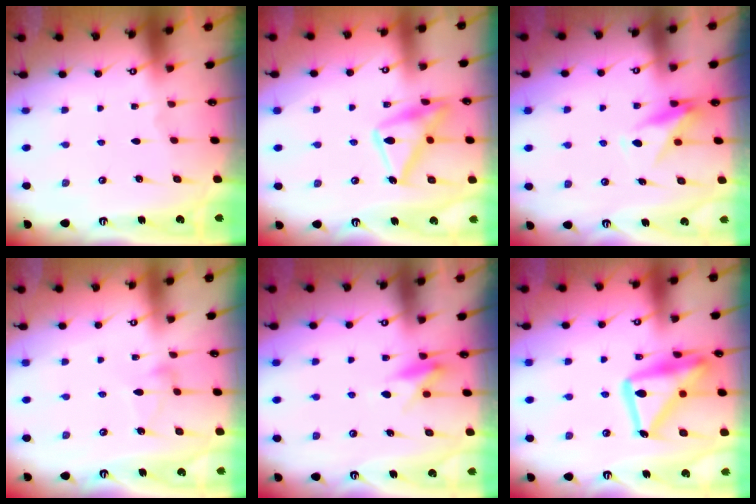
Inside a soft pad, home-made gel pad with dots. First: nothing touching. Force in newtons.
{"total": 17.8, "press": 17.8, "slide": 1.1}
{"total": 9.7, "press": 9.7, "slide": 0.7}
{"total": 3.6, "press": 3.6, "slide": 0.2}
{"total": 6.5, "press": 6.5, "slide": 0.6}
{"total": 21.0, "press": 20.9, "slide": 1.5}